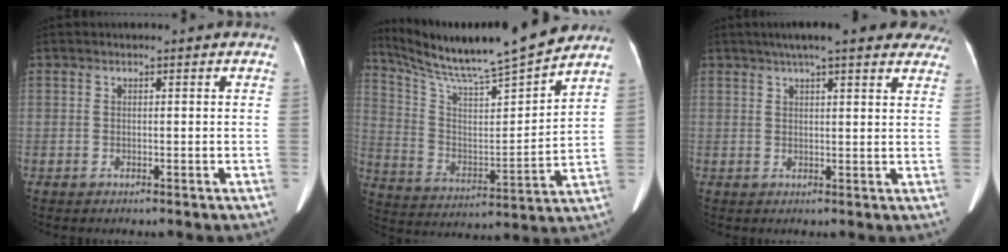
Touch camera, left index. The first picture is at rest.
{"total": 19.2, "force": [17.3, -0.2, 8.1], "torque": [-0.154, -0.021, 0.283]}
{"total": 17.0, "force": [14.2, 3.2, 8.9], "torque": [-0.116, 0.040, 0.172]}